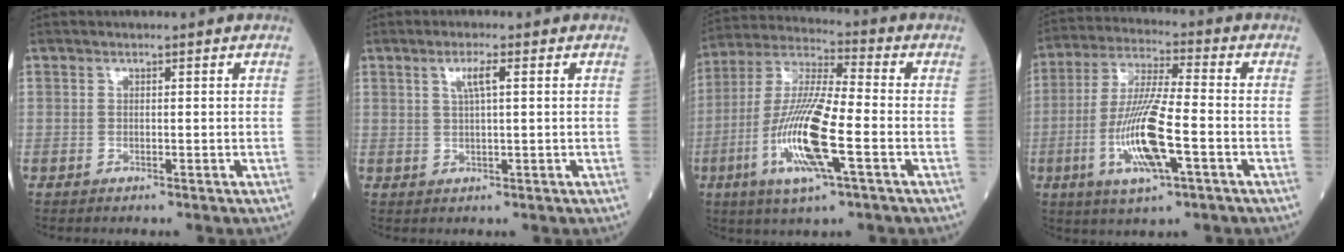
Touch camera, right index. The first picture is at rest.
{"total": 2.9, "force": [1.1, 0.2, 2.7], "torque": [-0.052, 0.004, 0.020]}
{"total": 15.3, "force": [-4.6, 1.7, 14.6], "torque": [-0.300, -0.011, -0.087]}
{"total": 13.6, "force": [-3.9, 1.7, 12.9], "torque": [-0.264, -0.010, -0.072]}